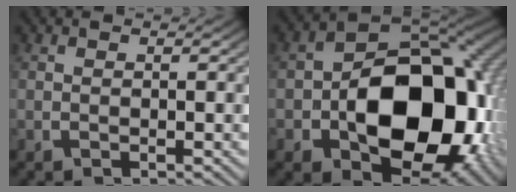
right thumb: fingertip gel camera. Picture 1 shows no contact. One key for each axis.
{"total": 20.2, "fx": -2.6, "fy": 13.0, "fz": 15.3, "tx": -0.272, "ty": -0.058, "tz": -0.013}